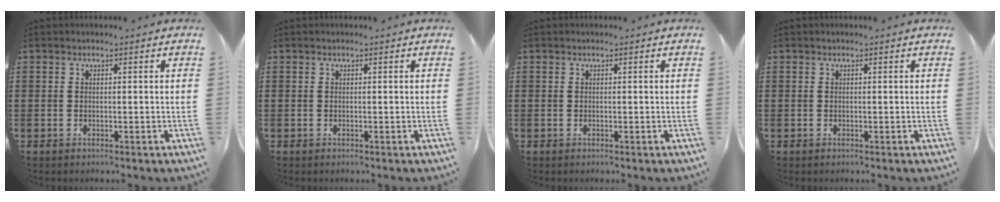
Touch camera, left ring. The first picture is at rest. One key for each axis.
{"total": 0.0}
{"total": 0.0}
{"total": 0.0}